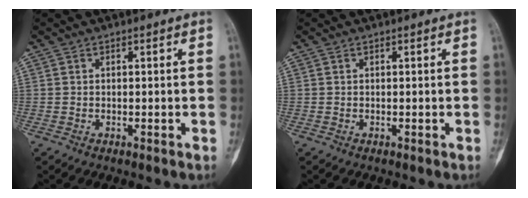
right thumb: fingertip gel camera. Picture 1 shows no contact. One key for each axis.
{"total": 0.0}